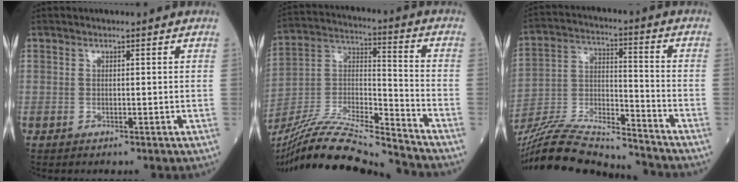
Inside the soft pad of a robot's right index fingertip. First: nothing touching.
{"total": 20.0, "force": [-18.5, -0.3, 7.6], "torque": [-0.164, -0.002, -0.332]}
{"total": 19.1, "force": [-18.1, 1.1, 5.9], "torque": [-0.129, 0.004, -0.316]}